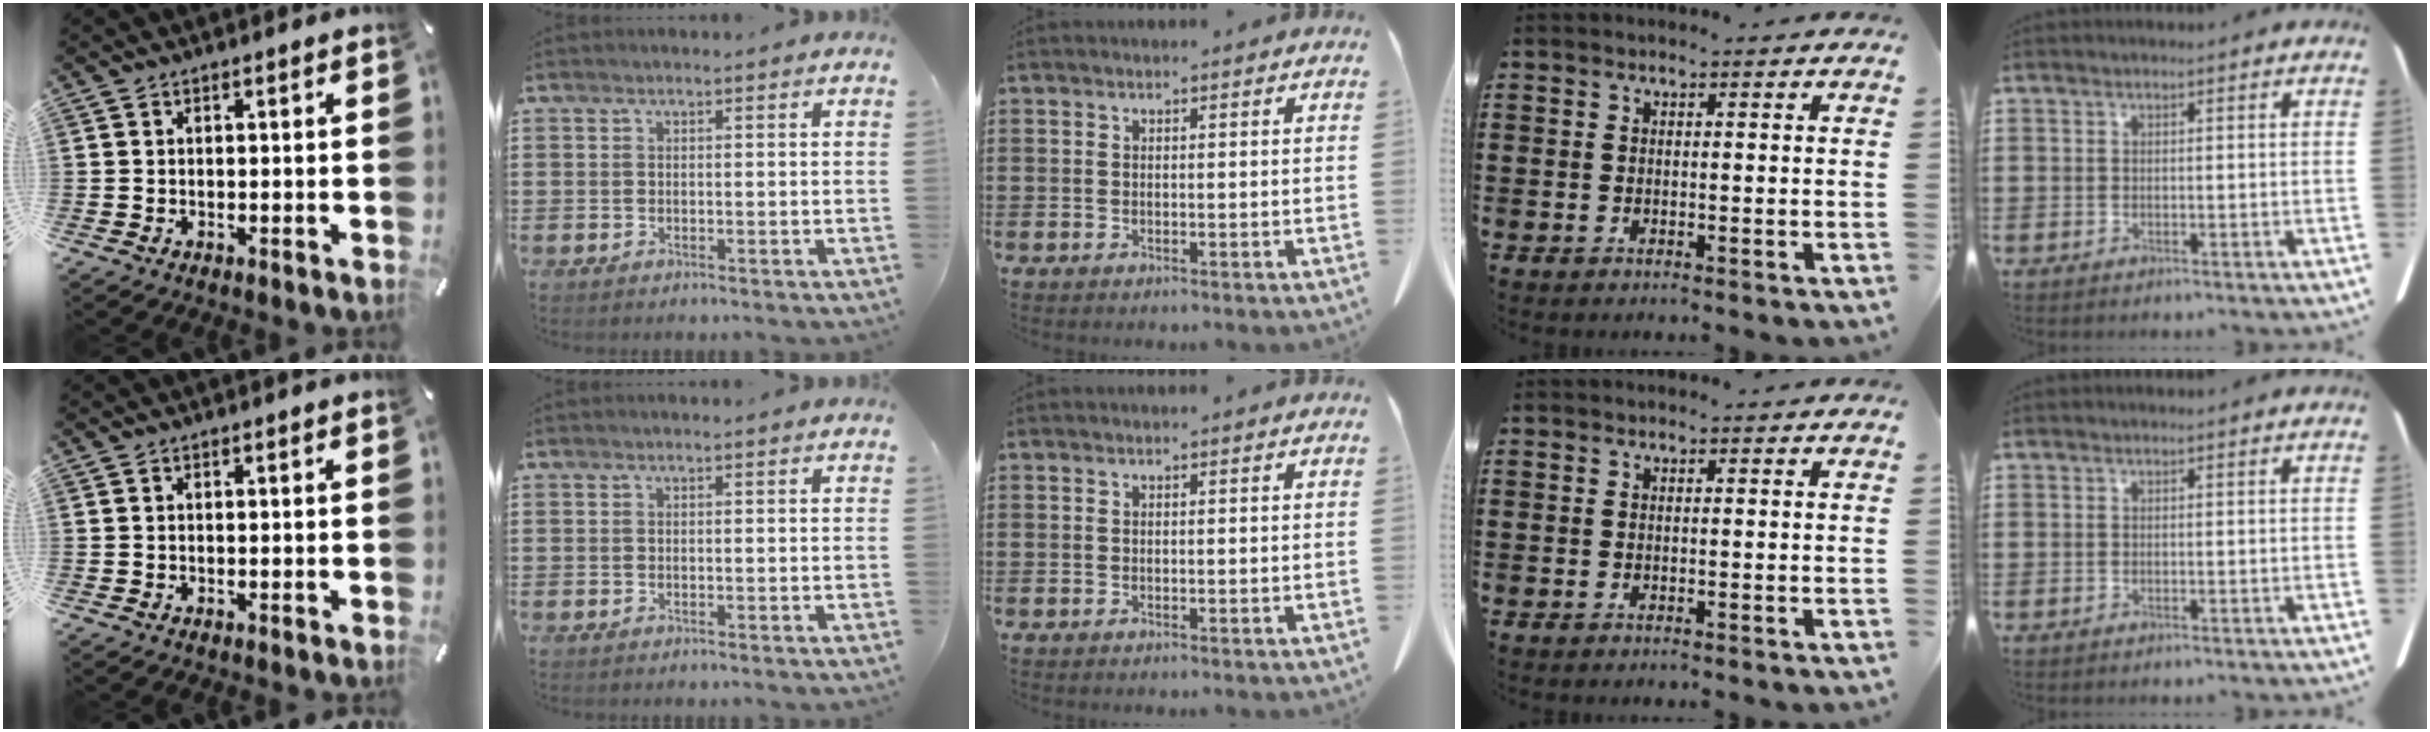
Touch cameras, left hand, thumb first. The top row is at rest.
{}